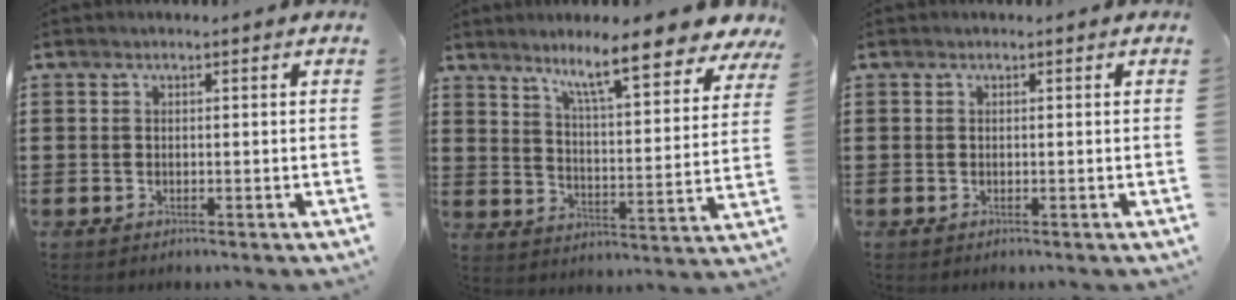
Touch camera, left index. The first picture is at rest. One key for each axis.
{"total": 10.4, "fx": 8.3, "fy": 0.8, "fz": 6.1, "tx": -0.112, "ty": -0.049, "tz": 0.135}
{"total": 0.0}